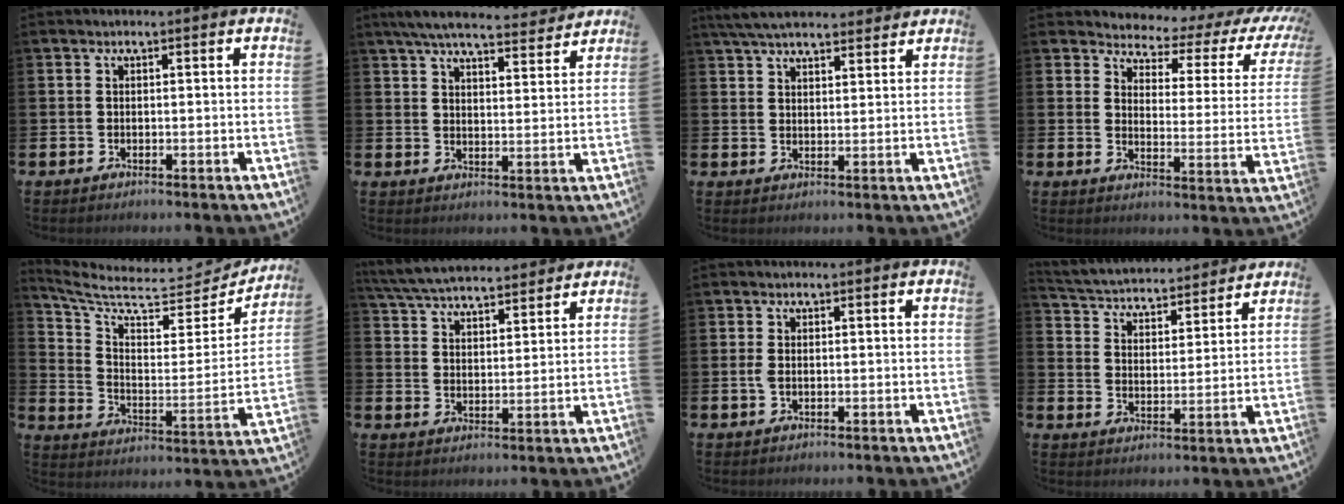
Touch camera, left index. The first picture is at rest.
{"total": 6.6, "force": [6.1, 1.3, 2.1], "torque": [-0.048, -0.035, 0.107]}
{"total": 5.8, "force": [5.4, 1.3, 1.6], "torque": [-0.041, -0.016, 0.099]}
{"total": 3.4, "force": [3.0, 1.5, 0.7], "torque": [-0.020, -0.040, 0.038]}
{"total": 7.9, "force": [6.7, 2.9, 2.9], "torque": [-0.086, -0.056, 0.111]}
{"total": 6.4, "force": [6.2, 0.9, 1.1], "torque": [-0.046, -0.035, 0.111]}
{"total": 1.5, "force": [-0.1, 0.9, 1.2], "torque": [-0.025, 0.006, -0.004]}
{"total": 4.3, "force": [4.2, 1.0, 0.3], "torque": [-0.036, -0.039, 0.066]}